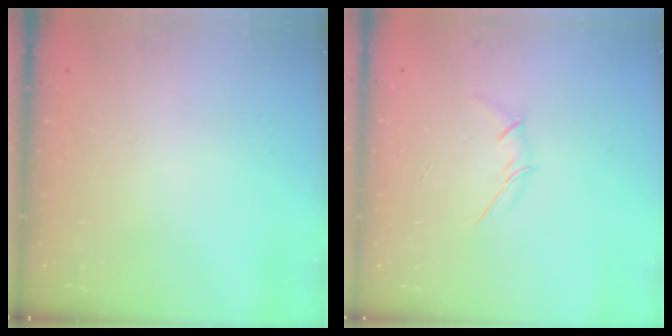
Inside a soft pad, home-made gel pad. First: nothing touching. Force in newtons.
{"total": 3.5, "press": 3.4, "slide": 0.9}